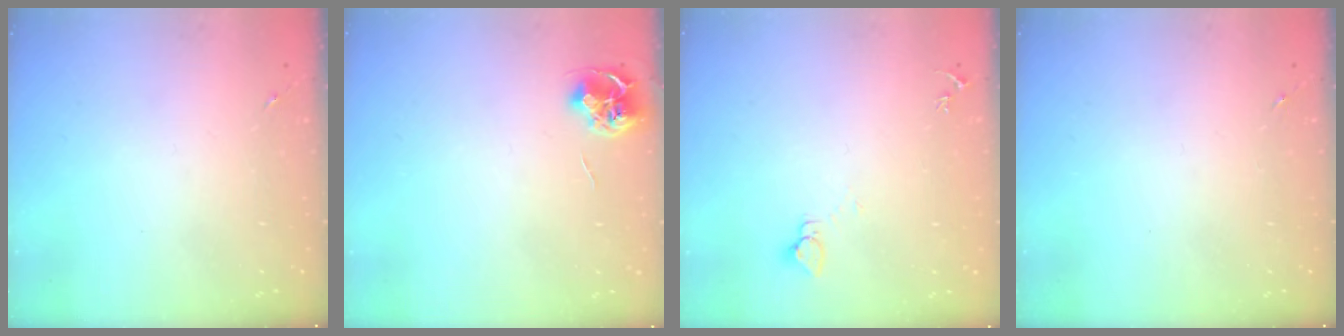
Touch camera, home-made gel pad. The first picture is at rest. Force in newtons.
{"total": 7.1, "press": 7.1, "slide": 0.4}
{"total": 2.7, "press": 2.7, "slide": 0.1}
{"total": 0.0}